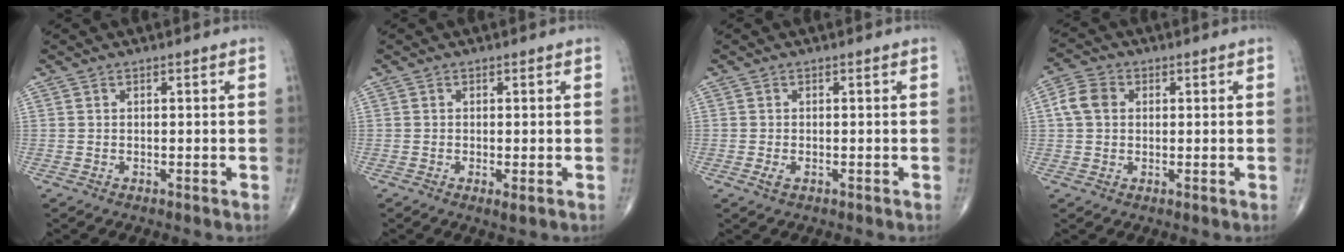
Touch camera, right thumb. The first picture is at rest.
{"total": 1.4, "force": [-0.5, 0.2, 1.3], "torque": [-0.025, -0.007, -0.010]}
{"total": 1.4, "force": [-0.6, 0.7, 1.1], "torque": [-0.022, 0.000, -0.010]}
{"total": 5.3, "force": [0.9, 4.2, 3.2], "torque": [-0.060, 0.012, 0.012]}